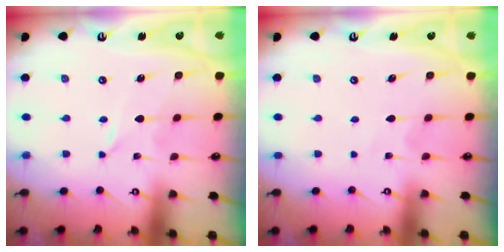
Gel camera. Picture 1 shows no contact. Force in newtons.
{"total": 2.0, "press": 2.0, "slide": 0.2}